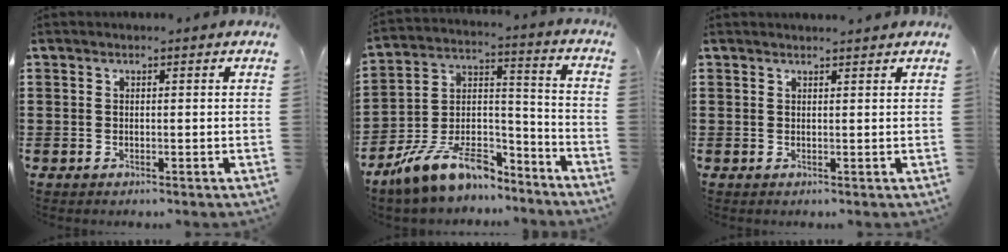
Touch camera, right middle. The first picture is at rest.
{"total": 11.6, "force": [-8.9, 4.8, 5.6], "torque": [-0.120, 0.028, -0.172]}
{"total": 1.0, "force": [1.0, -0.1, 0.2], "torque": [0.003, -0.006, 0.016]}